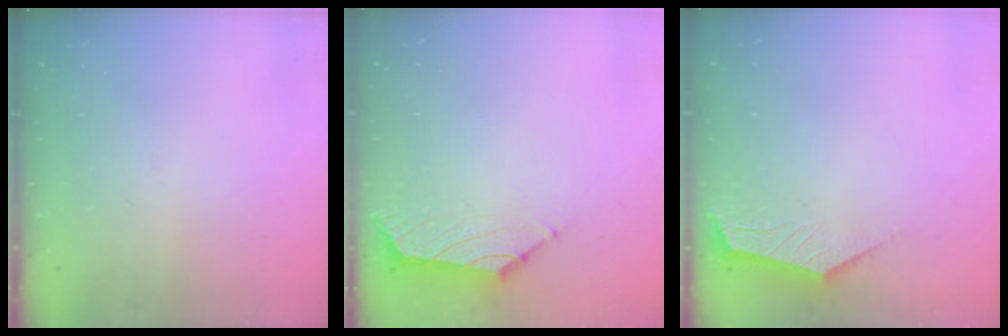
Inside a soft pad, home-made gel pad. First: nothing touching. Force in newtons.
{"total": 1.5, "press": 1.4, "slide": 0.6}
{"total": 2.6, "press": 2.6, "slide": 0.4}